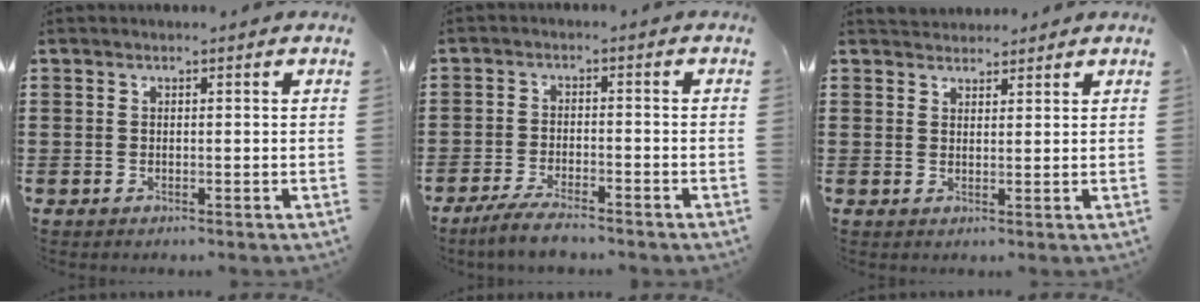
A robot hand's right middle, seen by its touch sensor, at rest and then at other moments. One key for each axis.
{"total": 4.2, "fx": -3.8, "fy": 0.5, "fz": 1.8, "tx": -0.045, "ty": -0.003, "tz": -0.077}
{"total": 2.2, "fx": 2.1, "fy": 0.4, "fz": -0.4, "tx": 0.002, "ty": -0.001, "tz": 0.041}